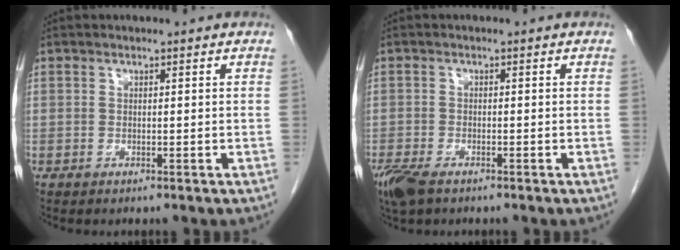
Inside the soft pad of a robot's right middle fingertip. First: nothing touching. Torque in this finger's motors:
{"motor_torque": [0.39, -0.25, 0.04, 0.05]}